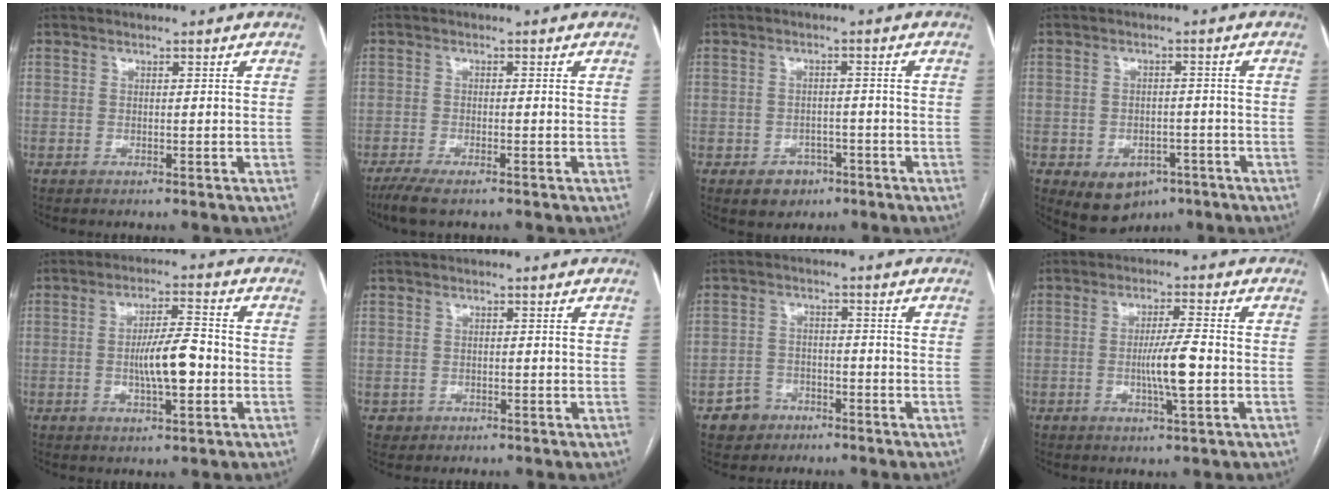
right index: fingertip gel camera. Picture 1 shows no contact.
{"total": 4.4, "force": [-3.1, 0.9, 3.0], "torque": [-0.055, -0.009, -0.054]}
{"total": 4.2, "force": [-2.2, 3.3, 1.3], "torque": [-0.009, 0.008, -0.023]}
{"total": 6.9, "force": [-3.5, 5.0, 3.2], "torque": [-0.044, 0.007, -0.039]}
{"total": 7.5, "force": [-1.3, 1.6, 7.2], "torque": [-0.130, 0.006, -0.023]}
{"total": 1.5, "force": [-0.4, 1.5, 0.0], "torque": [0.002, 0.006, -0.004]}
{"total": 4.6, "force": [-2.8, 3.6, 0.6], "torque": [-0.005, 0.012, -0.044]}
{"total": 5.9, "force": [-1.1, 0.0, 5.8], "torque": [-0.106, -0.006, -0.020]}